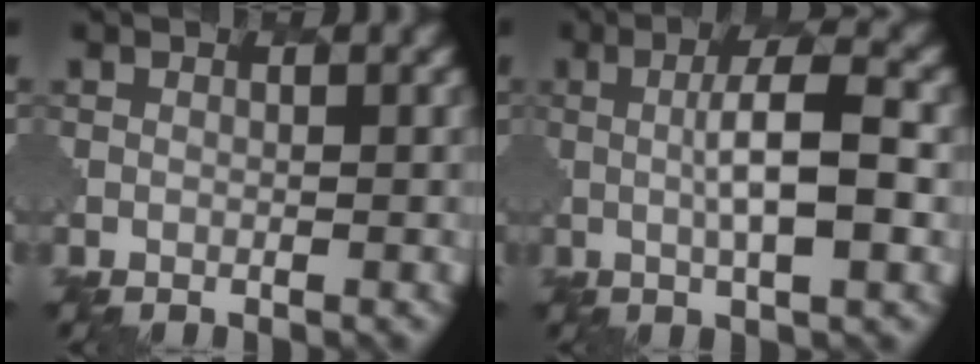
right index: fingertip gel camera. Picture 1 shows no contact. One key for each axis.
{"total": 5.2, "fx": 0.6, "fy": 1.0, "fz": 5.1, "tx": -0.088, "ty": 0.005, "tz": 0.009}